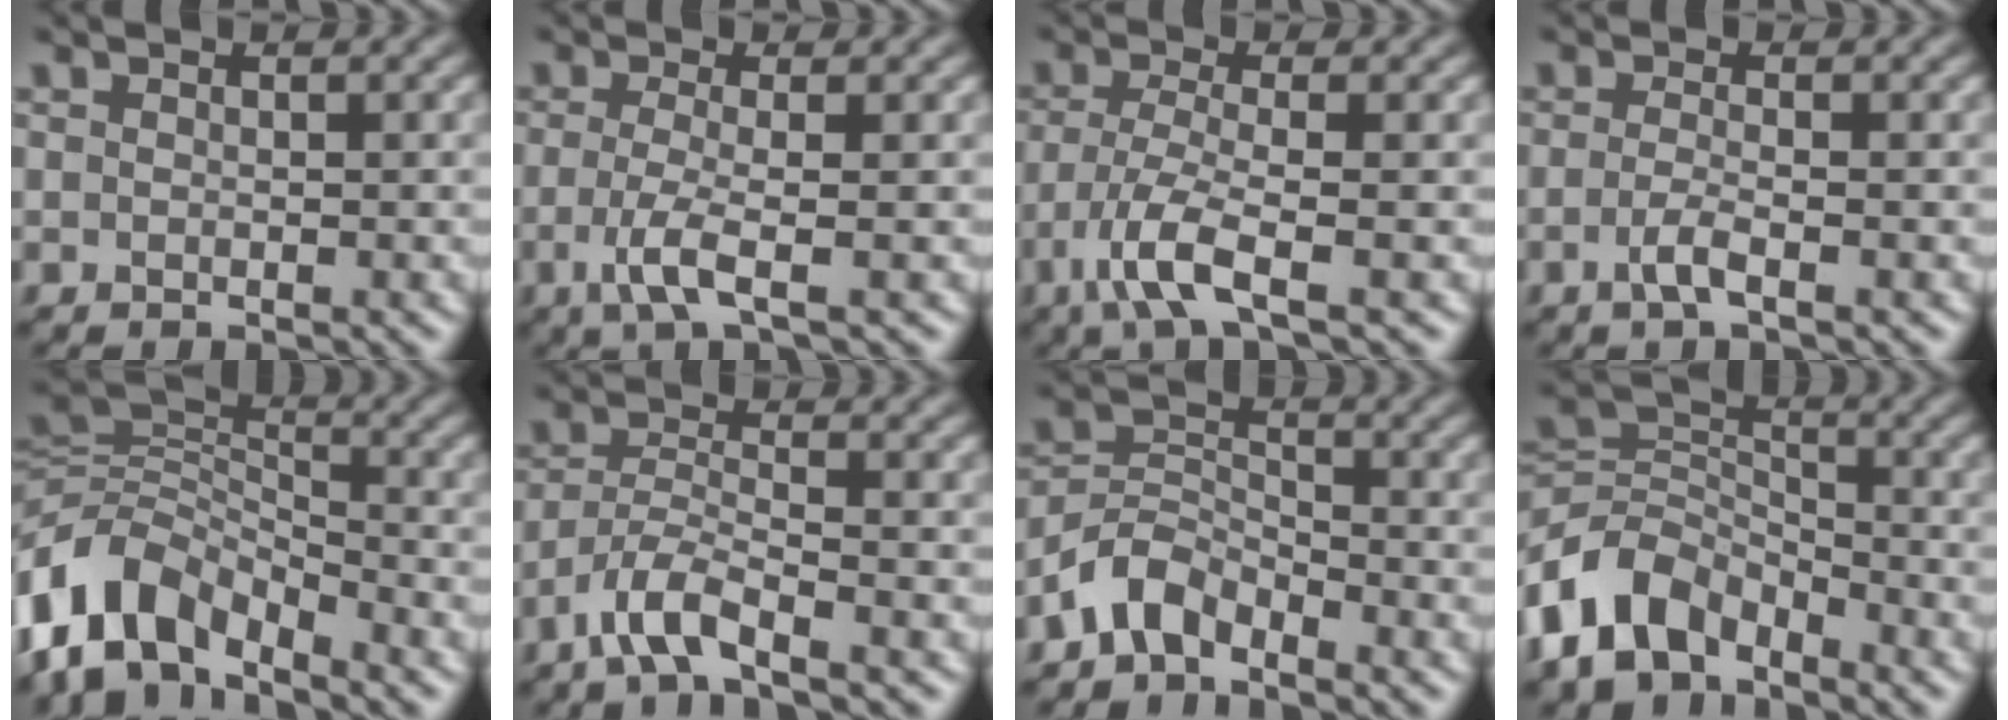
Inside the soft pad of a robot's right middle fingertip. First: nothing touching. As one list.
[{"total": 3.1, "force": [-1.0, 0.6, 2.9], "torque": [-0.065, -0.007, -0.026]}, {"total": 4.4, "force": [-2.3, 0.8, 3.7], "torque": [-0.082, -0.006, -0.054]}, {"total": 1.8, "force": [-0.7, 0.4, 1.6], "torque": [-0.035, 0.001, -0.020]}, {"total": 7.7, "force": [-4.7, 4.1, 4.4], "torque": [-0.081, 0.006, -0.102]}, {"total": 4.0, "force": [-2.8, 0.8, 2.7], "torque": [-0.059, 0.003, -0.066]}, {"total": 3.6, "force": [-2.7, 1.9, 1.5], "torque": [-0.030, 0.013, -0.066]}, {"total": 7.5, "force": [-4.8, 4.5, 3.7], "torque": [-0.079, 0.002, -0.107]}]